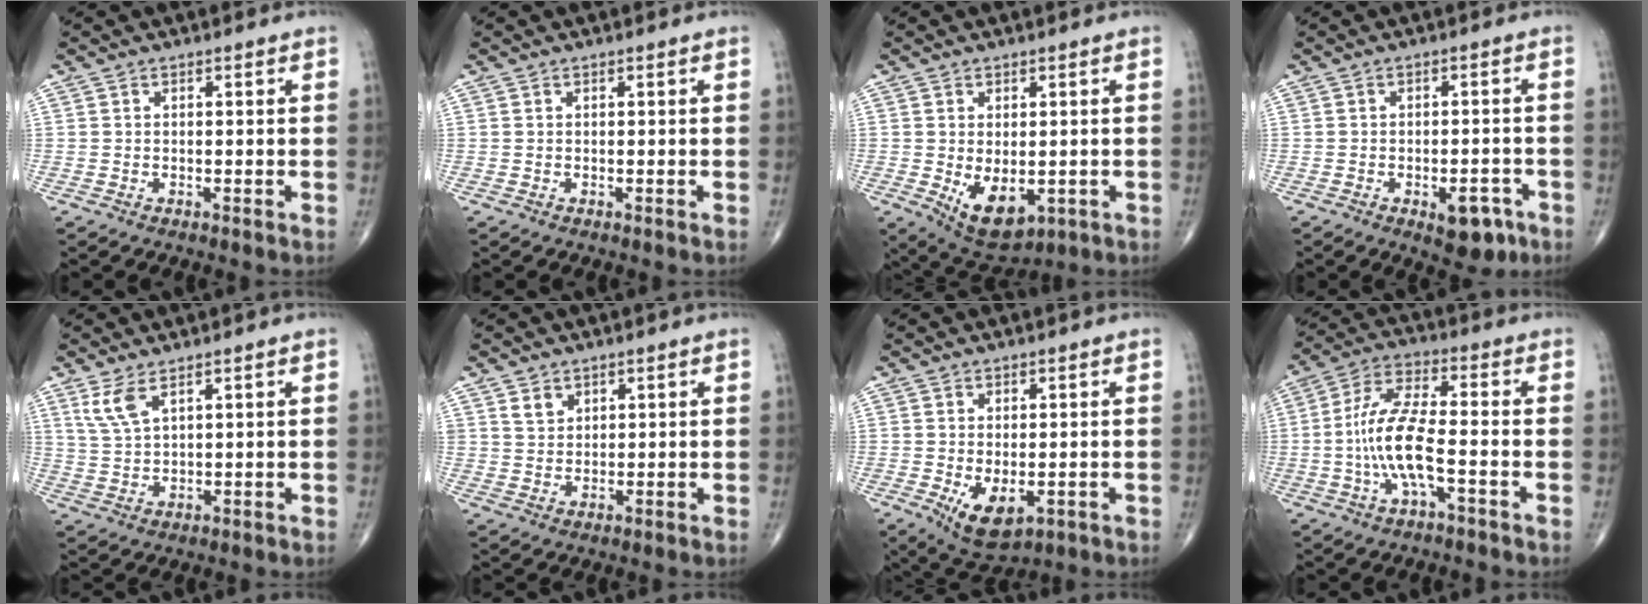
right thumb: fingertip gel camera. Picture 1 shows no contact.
{"total": 0.0}
{"total": 8.7, "force": [-1.6, 4.9, 7.1], "torque": [-0.100, -0.013, -0.005]}
{"total": 6.6, "force": [-3.2, 3.3, 4.8], "torque": [-0.044, 0.014, -0.036]}
{"total": 4.8, "force": [2.9, 1.7, 3.5], "torque": [-0.078, -0.011, 0.069]}
{"total": 2.9, "force": [1.8, 2.1, 0.9], "torque": [0.001, -0.015, 0.035]}
{"total": 7.3, "force": [-1.7, 3.9, 5.9], "torque": [-0.094, -0.014, -0.013]}
{"total": 11.3, "force": [-2.6, 3.2, 10.5], "torque": [-0.230, 0.032, -0.051]}